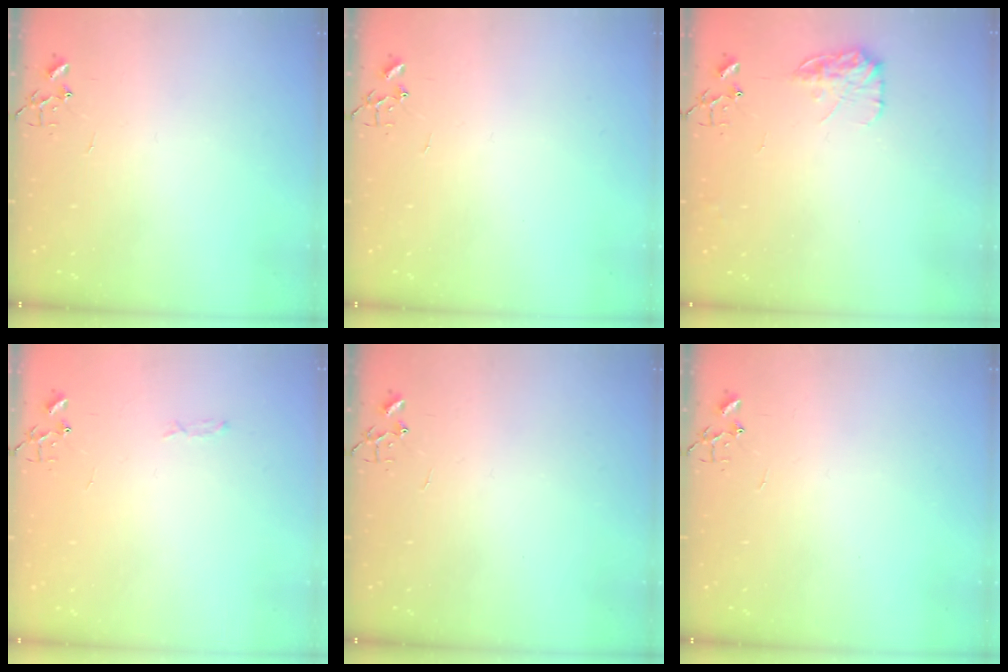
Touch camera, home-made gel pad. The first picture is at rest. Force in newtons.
{"total": 0.0}
{"total": 11.4, "press": 11.3, "slide": 0.4}
{"total": 3.3, "press": 3.3, "slide": 0.5}
{"total": 0.0}
{"total": 0.0}